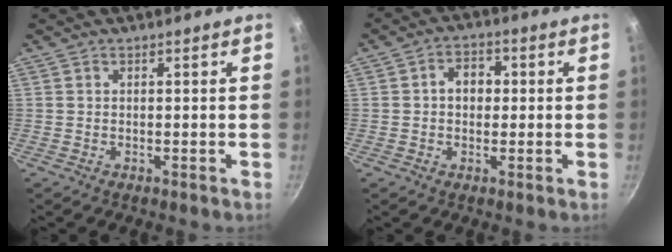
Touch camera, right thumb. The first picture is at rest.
{"total": 4.9, "force": [0.3, 3.9, 3.1], "torque": [-0.020, 0.011, -0.002]}